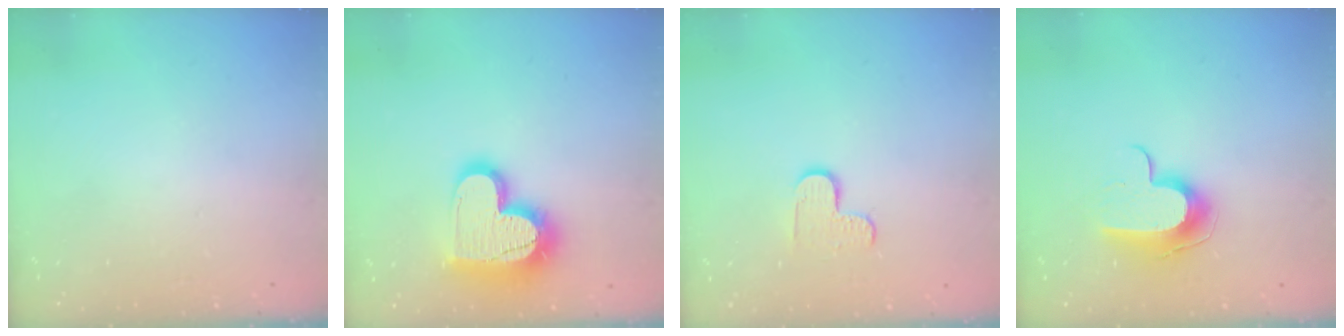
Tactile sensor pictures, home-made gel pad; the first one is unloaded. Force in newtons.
{"total": 20.1, "press": 20.0, "slide": 1.4}
{"total": 5.7, "press": 5.7, "slide": 0.4}
{"total": 10.1, "press": 10.1, "slide": 0.3}